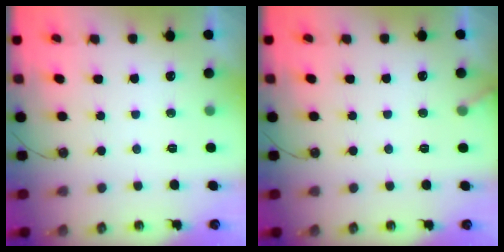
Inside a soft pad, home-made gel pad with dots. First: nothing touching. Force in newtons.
{"total": 3.8, "press": 3.8, "slide": 0.2}